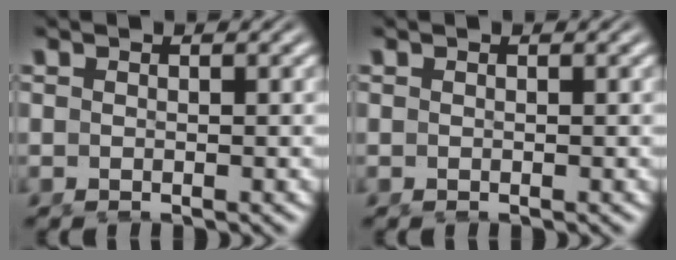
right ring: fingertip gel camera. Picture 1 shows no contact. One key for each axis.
{"total": 0.0}